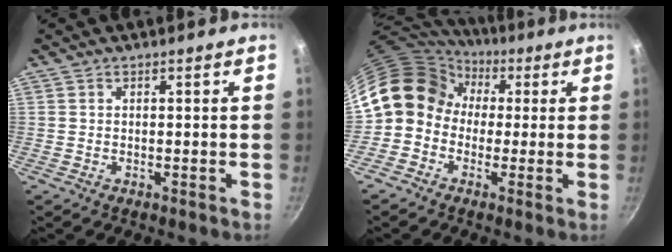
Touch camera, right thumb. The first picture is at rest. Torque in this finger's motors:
{"motor_torque": [-0.57, 1.18, 0.81, -0.90, 0.12]}